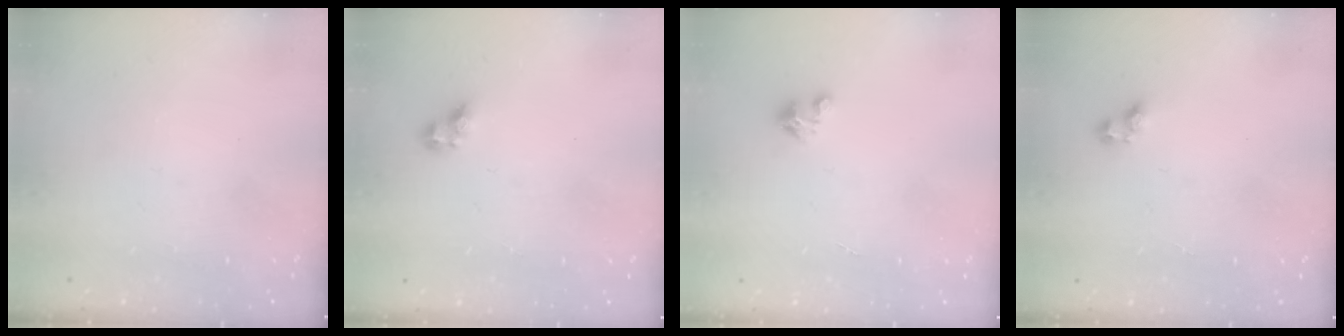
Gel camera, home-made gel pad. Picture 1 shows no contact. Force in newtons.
{"total": 5.1, "press": 5.1, "slide": 0.3}
{"total": 3.6, "press": 3.5, "slide": 0.2}
{"total": 3.1, "press": 3.1, "slide": 0.5}